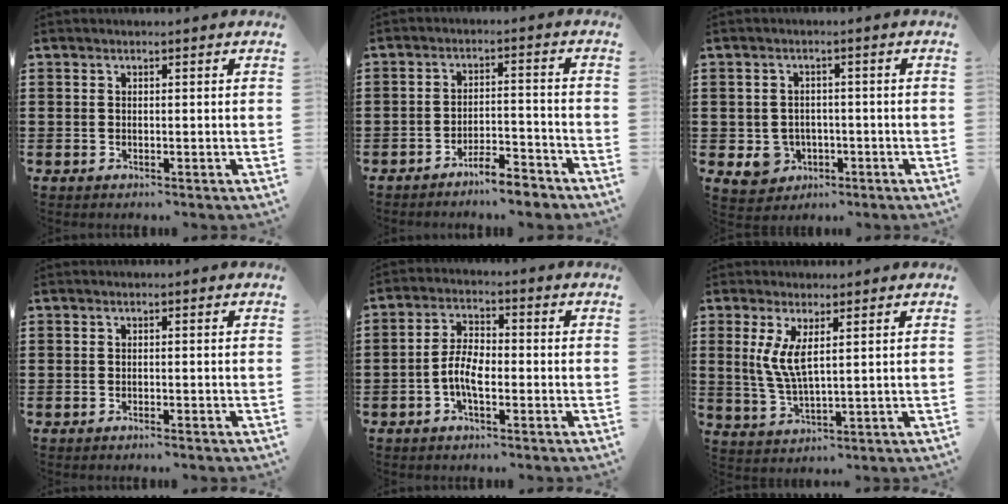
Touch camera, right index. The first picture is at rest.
{"total": 4.6, "force": [-4.3, 0.3, 1.6], "torque": [-0.029, 0.005, -0.083]}
{"total": 3.9, "force": [-1.5, 3.4, 1.2], "torque": [-0.036, 0.002, -0.030]}
{"total": 0.6, "force": [-0.5, -0.1, 0.2], "torque": [-0.005, -0.001, -0.011]}
{"total": 5.6, "force": [-1.8, 2.4, 4.7], "torque": [-0.106, 0.001, -0.039]}
{"total": 5.5, "force": [1.7, 1.4, 5.0], "torque": [-0.109, -0.004, 0.028]}